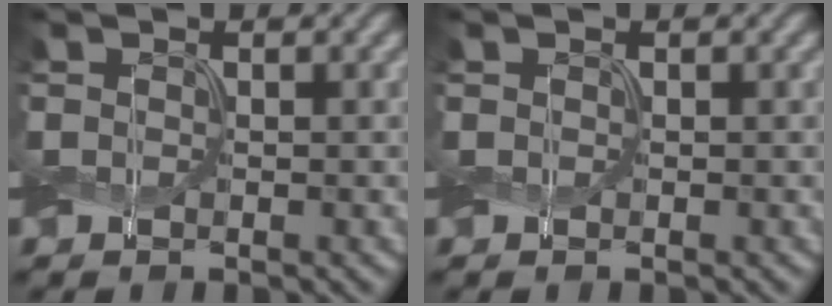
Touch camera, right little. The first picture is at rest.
{"total": 0.0}